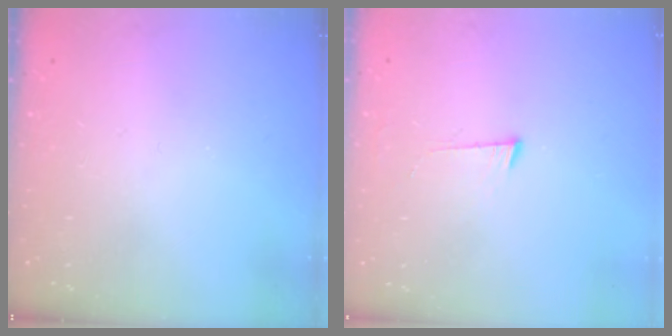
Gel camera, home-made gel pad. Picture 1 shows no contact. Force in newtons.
{"total": 4.3, "press": 4.2, "slide": 0.5}